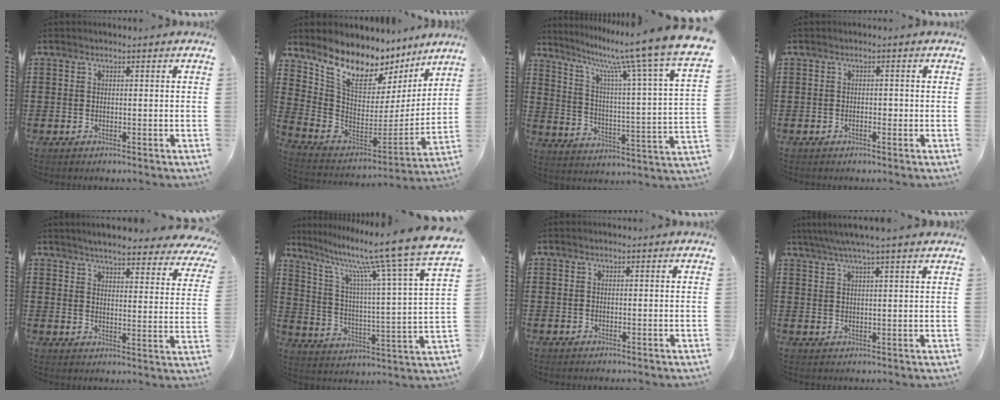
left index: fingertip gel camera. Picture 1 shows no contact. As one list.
[{"total": 9.9, "force": [7.7, 4.7, 4.2], "torque": [-0.122, -0.055, 0.138]}, {"total": 10.6, "force": [8.8, -1.2, 5.9], "torque": [-0.126, -0.076, 0.127]}, {"total": 1.0, "force": [-0.5, 0.4, 0.7], "torque": [-0.016, 0.000, -0.009]}, {"total": 4.8, "force": [4.7, -0.1, 1.1], "torque": [-0.042, -0.027, 0.080]}, {"total": 12.4, "force": [10.0, -0.6, 7.3], "torque": [-0.157, -0.079, 0.150]}, {"total": 0.0}, {"total": 4.1, "force": [3.3, -0.3, 2.3], "torque": [-0.055, -0.006, 0.059]}]